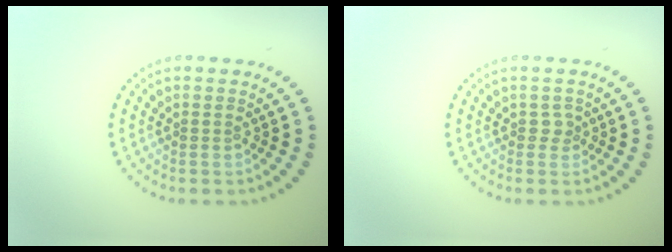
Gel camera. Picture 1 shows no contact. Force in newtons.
{"total": 0.9, "press": 0.7, "slide": 0.7}